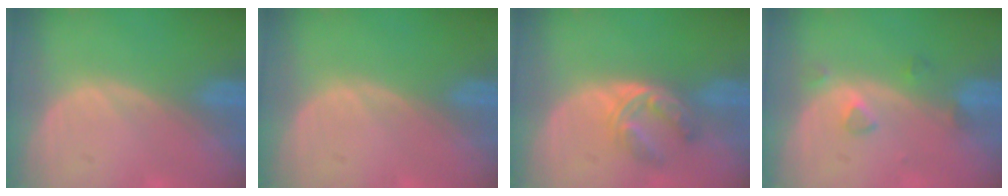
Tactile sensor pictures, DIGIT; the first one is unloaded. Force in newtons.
{"total": 0.0}
{"total": 5.9, "press": 4.8, "slide": 3.4}
{"total": 2.5, "press": 2.3, "slide": 0.9}